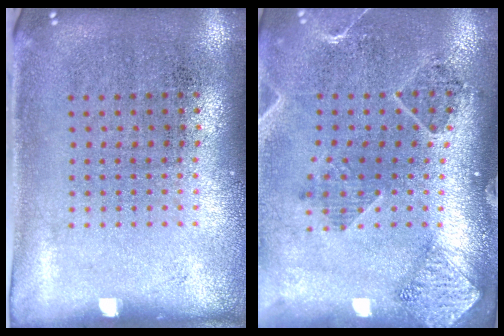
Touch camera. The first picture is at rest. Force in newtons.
{"total": 1.4, "press": 1.4, "slide": 0.1}